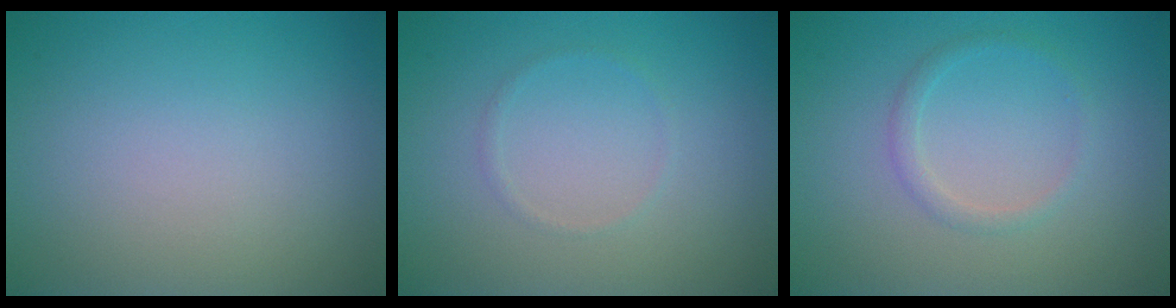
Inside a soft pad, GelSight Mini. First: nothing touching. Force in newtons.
{"total": 0.6, "press": 0.6, "slide": 0.1}
{"total": 1.3, "press": 1.3, "slide": 0.1}